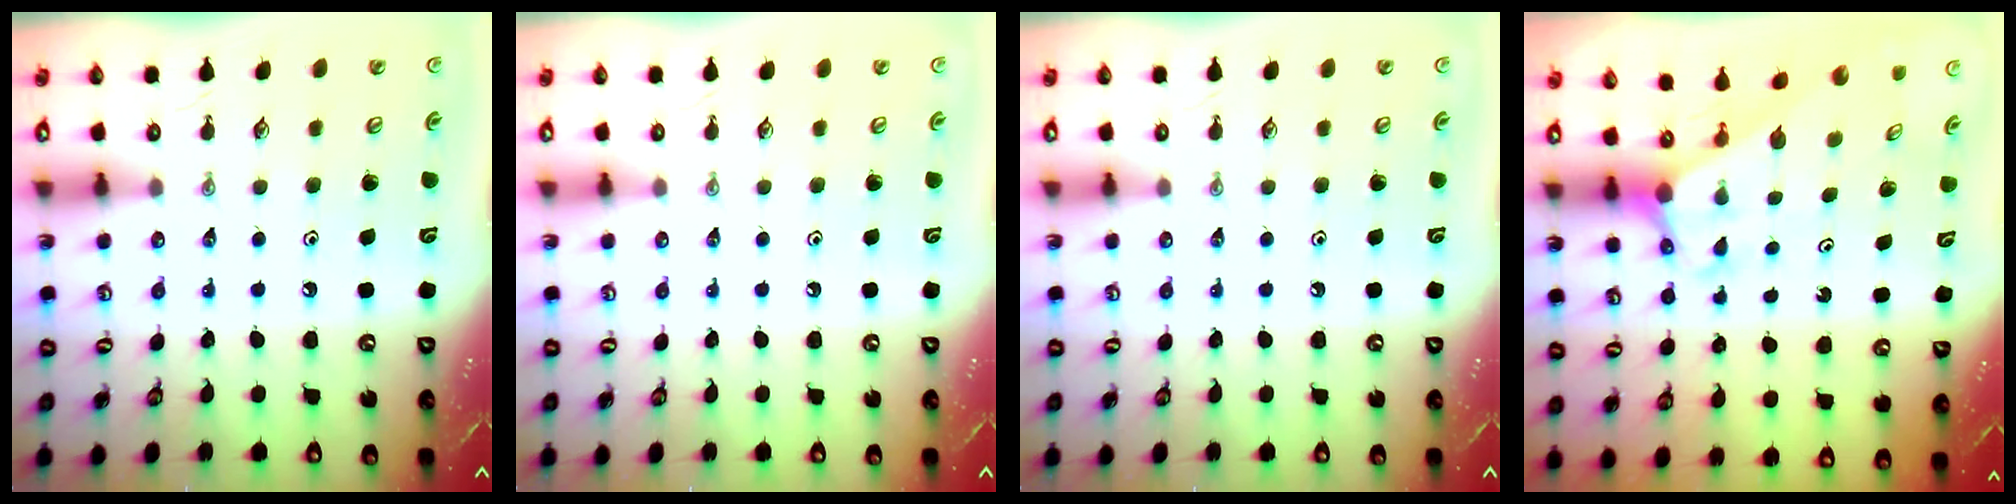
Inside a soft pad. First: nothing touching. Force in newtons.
{"total": 0.0}
{"total": 0.0}
{"total": 3.2, "press": 3.2, "slide": 0.2}